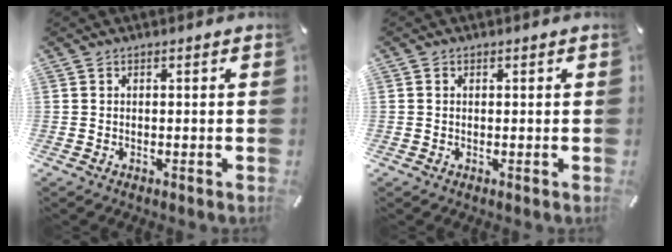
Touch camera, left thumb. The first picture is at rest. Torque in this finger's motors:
{"motor_torque": [-0.19, -0.23, 0.08, 0.07, -0.03]}